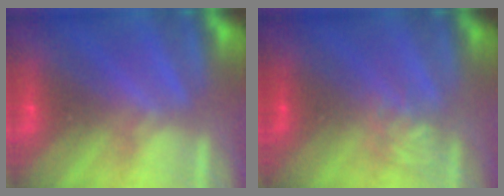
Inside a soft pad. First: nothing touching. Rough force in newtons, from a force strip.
{"total": 2.1}